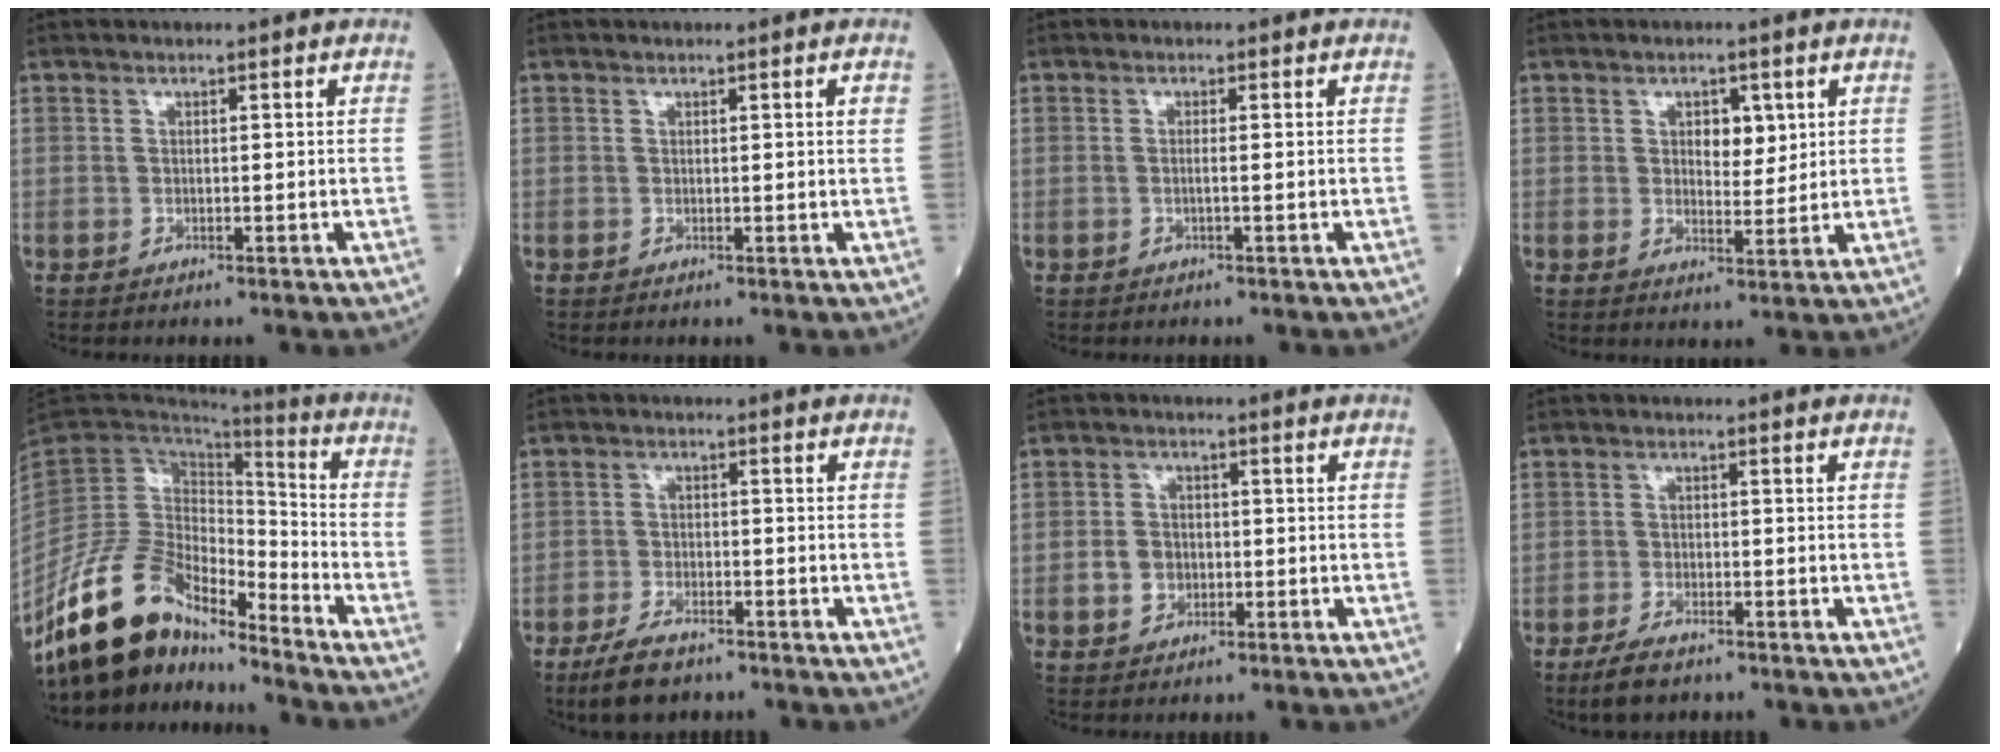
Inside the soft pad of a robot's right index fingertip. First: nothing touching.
{"total": 0.9, "force": [0.3, -0.1, 0.8], "torque": [-0.014, -0.001, 0.003]}
{"total": 0.6, "force": [-0.1, -0.2, 0.6], "torque": [-0.010, 0.002, -0.001]}
{"total": 4.0, "force": [1.5, 2.2, 3.1], "torque": [-0.044, -0.002, 0.023]}
{"total": 15.4, "force": [-12.9, 5.3, 6.5], "torque": [-0.131, 0.038, -0.240]}
{"total": 5.9, "force": [-4.6, 2.0, 3.2], "torque": [-0.073, -0.008, -0.081]}
{"total": 3.5, "force": [-0.9, 2.8, 1.9], "torque": [-0.042, 0.004, -0.013]}
{"total": 4.3, "force": [-3.3, 1.3, 2.4], "torque": [-0.056, -0.007, -0.057]}